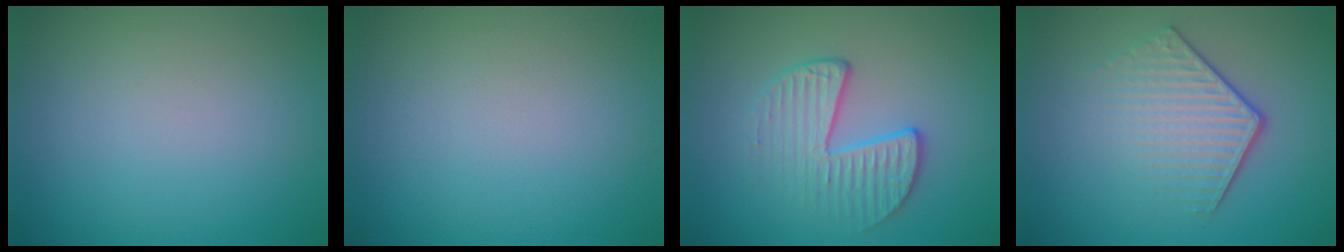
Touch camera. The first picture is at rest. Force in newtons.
{"total": 0.0}
{"total": 3.5, "press": 2.9, "slide": 2.0}
{"total": 4.2, "press": 2.9, "slide": 3.0}